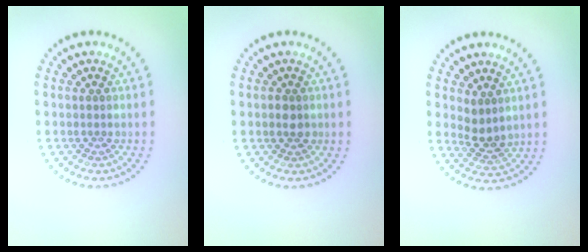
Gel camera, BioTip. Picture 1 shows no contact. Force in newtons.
{"total": 1.2, "press": 1.2, "slide": 0.2}
{"total": 2.4, "press": 2.1, "slide": 1.2}